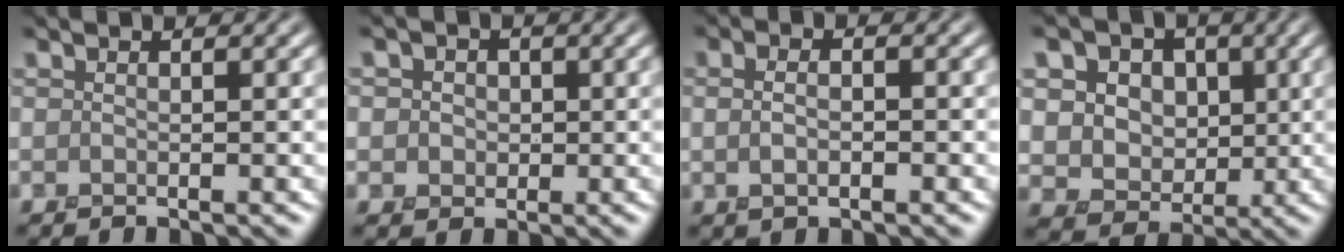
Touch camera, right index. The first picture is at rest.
{"total": 3.0, "force": [0.5, 2.7, 1.2], "torque": [-0.016, 0.009, -0.002]}
{"total": 2.2, "force": [-0.1, 1.4, 1.8], "torque": [-0.031, 0.002, -0.002]}
{"total": 9.2, "force": [2.3, 7.7, 4.5], "torque": [-0.076, 0.018, 0.022]}